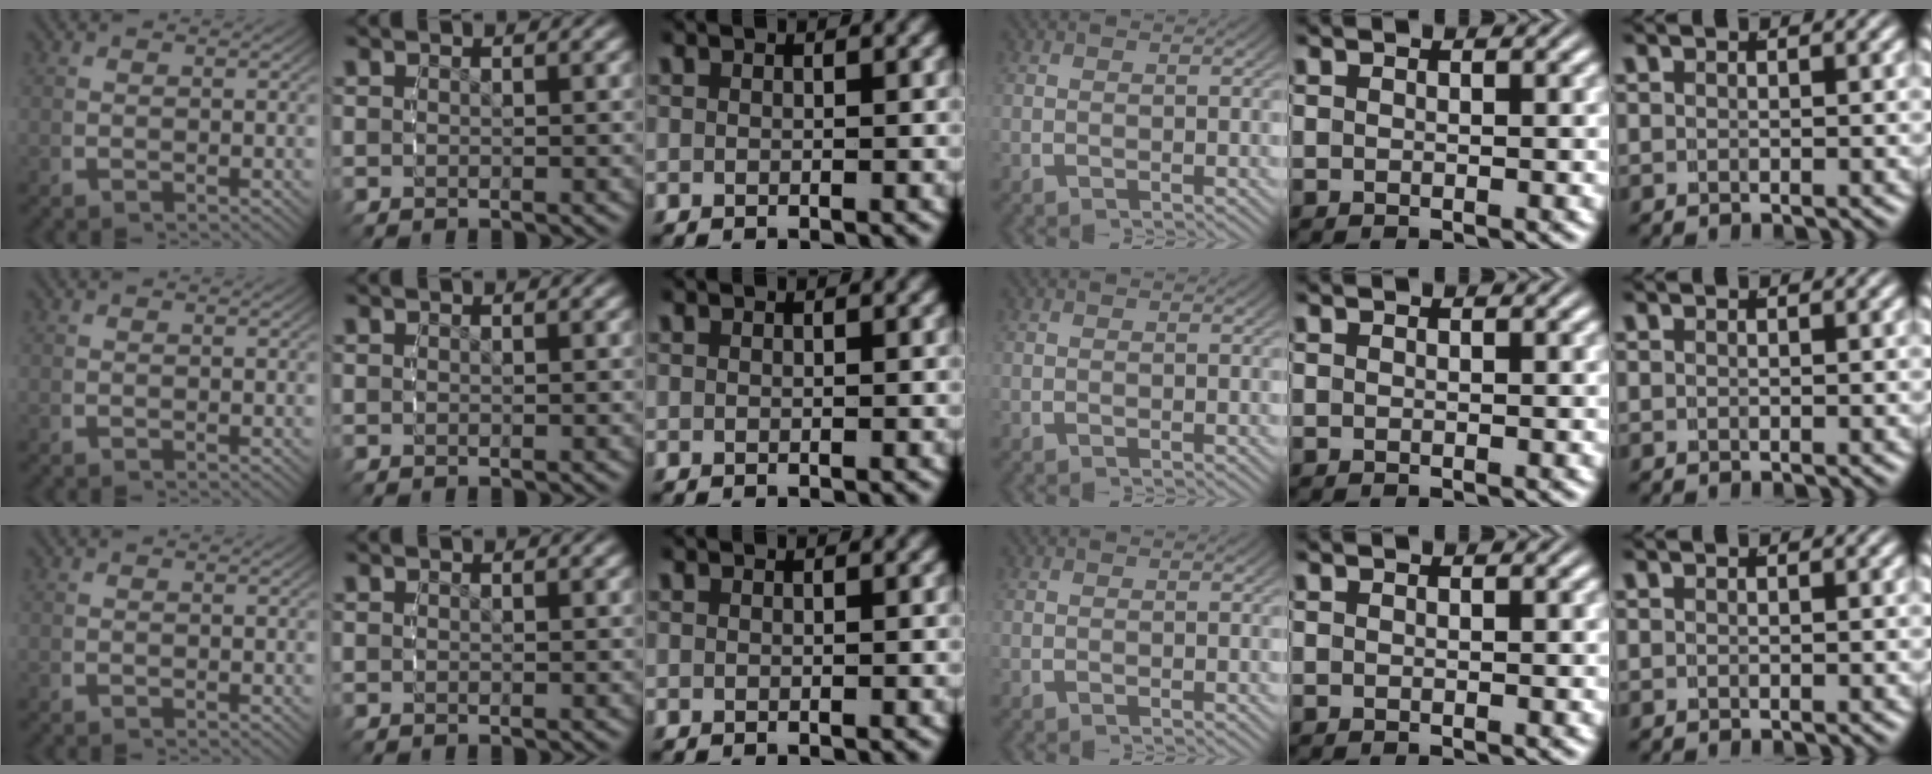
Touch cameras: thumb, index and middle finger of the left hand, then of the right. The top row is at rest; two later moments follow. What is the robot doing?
{"motion": "reach", "object": "photo album"}